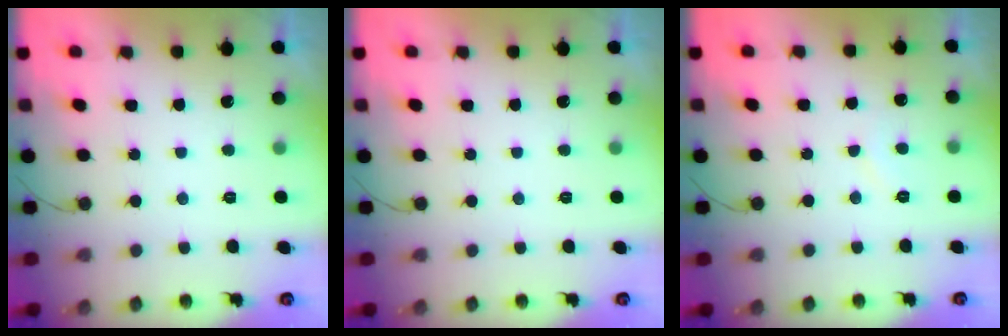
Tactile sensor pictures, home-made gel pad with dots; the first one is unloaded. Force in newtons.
{"total": 0.0}
{"total": 4.8, "press": 4.7, "slide": 0.4}